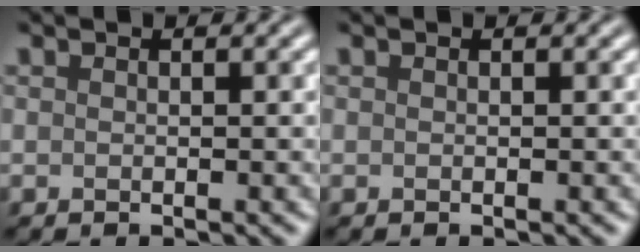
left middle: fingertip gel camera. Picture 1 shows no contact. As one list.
[{"total": 0.0}]